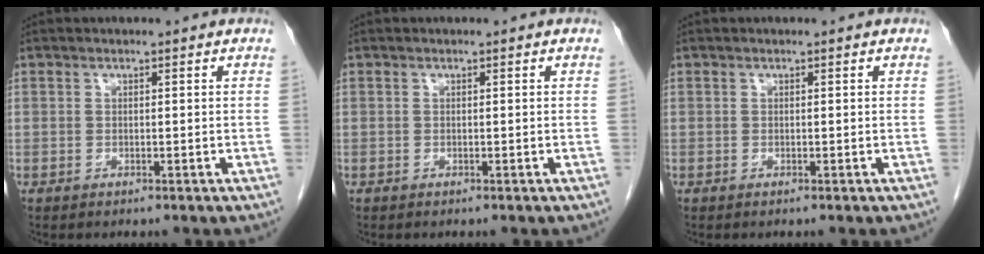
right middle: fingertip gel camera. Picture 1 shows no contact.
{"total": 0.0}
{"total": 0.0}